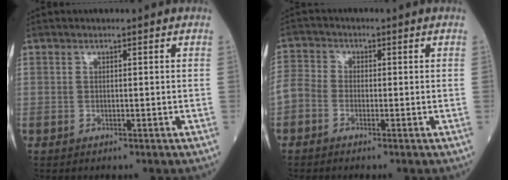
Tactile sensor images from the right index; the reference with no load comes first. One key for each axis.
{"total": 3.3, "fx": -1.5, "fy": 2.5, "fz": 1.6, "tx": -0.039, "ty": 0.006, "tz": -0.039}